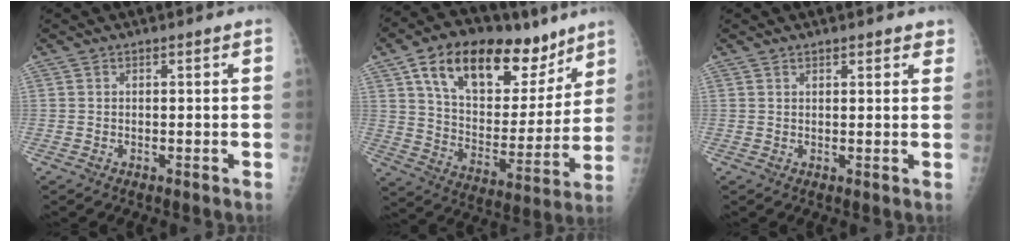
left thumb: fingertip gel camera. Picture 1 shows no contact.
{"total": 25.3, "force": [14.4, 13.4, 15.9], "torque": [-0.211, -0.031, 0.241]}
{"total": 2.6, "force": [2.0, 1.1, 1.2], "torque": [0.005, -0.005, 0.020]}